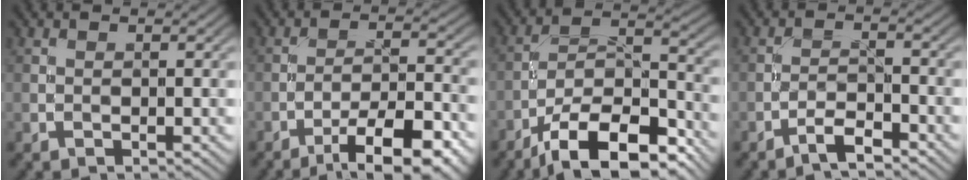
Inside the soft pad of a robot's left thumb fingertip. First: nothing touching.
{"total": 10.9, "force": [-7.3, 2.8, 7.6], "torque": [-0.127, -0.004, -0.107]}
{"total": 15.1, "force": [-10.6, 5.4, 9.3], "torque": [-0.172, -0.015, -0.182]}
{"total": 3.3, "force": [-2.8, 0.5, 1.8], "torque": [-0.036, 0.005, -0.058]}